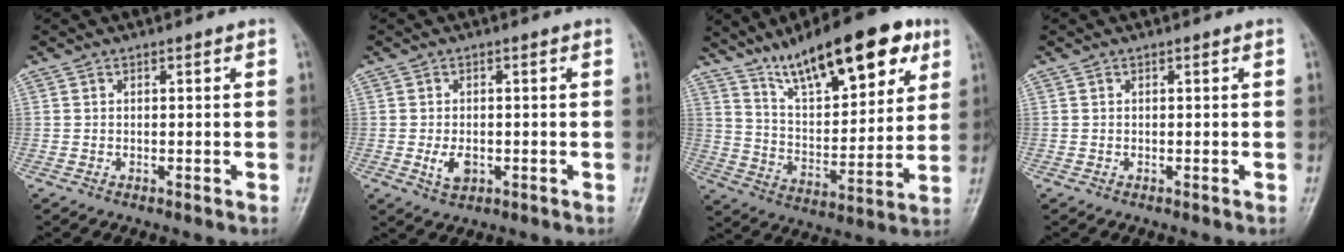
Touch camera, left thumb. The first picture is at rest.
{"total": 3.5, "force": [-0.8, 2.2, 2.6], "torque": [-0.045, -0.003, -0.010]}
{"total": 21.1, "force": [13.0, 7.6, 14.8], "torque": [-0.191, -0.044, 0.218]}
{"total": 0.0}